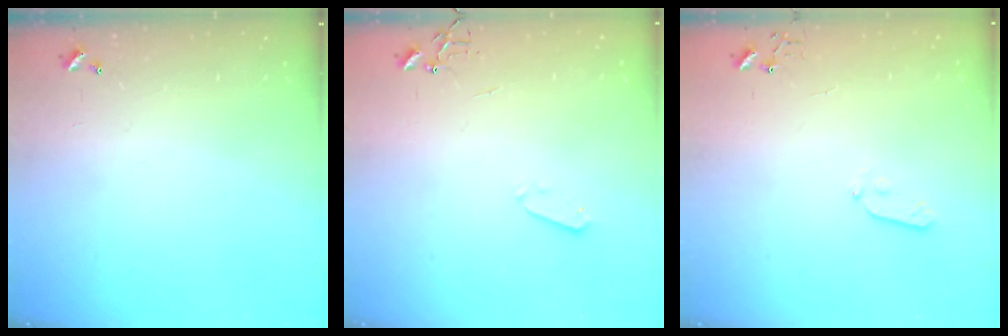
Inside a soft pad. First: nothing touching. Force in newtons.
{"total": 3.3, "press": 3.2, "slide": 0.7}
{"total": 4.8, "press": 4.7, "slide": 0.7}